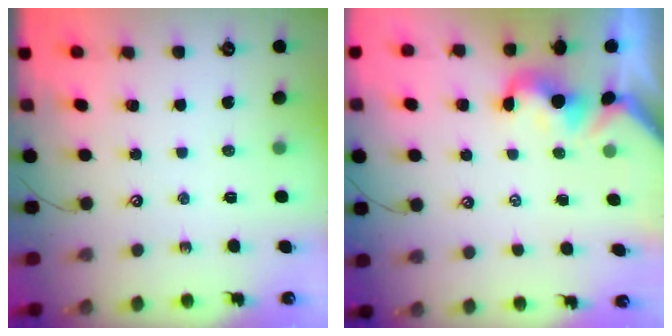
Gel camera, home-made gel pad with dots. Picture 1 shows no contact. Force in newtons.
{"total": 1.2, "press": 1.1, "slide": 0.3}